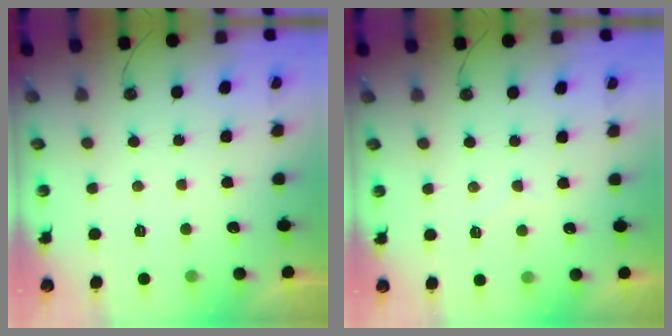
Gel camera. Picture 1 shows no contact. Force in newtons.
{"total": 5.3, "press": 5.3, "slide": 0.7}